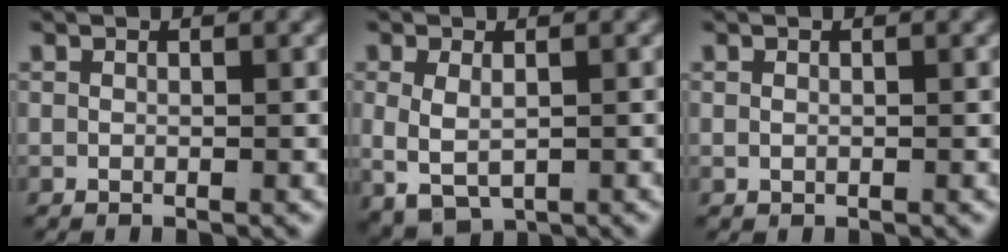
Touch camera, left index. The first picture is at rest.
{"total": 5.3, "force": [-0.9, 4.0, 3.3], "torque": [-0.081, -0.029, 0.005]}
{"total": 0.0}